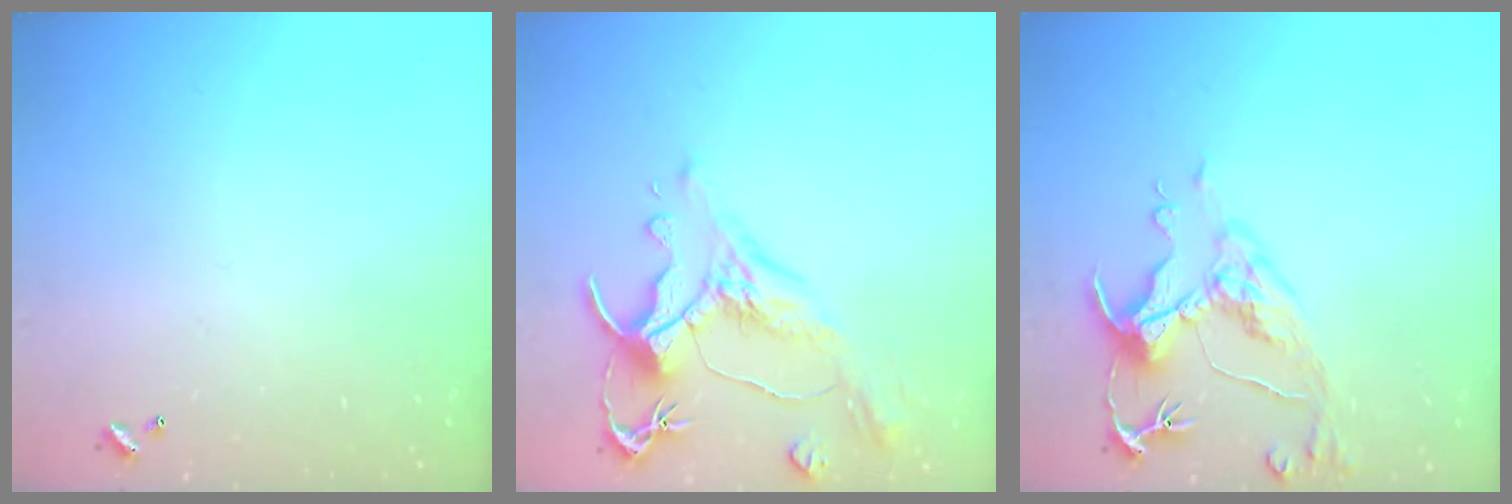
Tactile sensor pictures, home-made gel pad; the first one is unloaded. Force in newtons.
{"total": 1.6, "press": 0.4, "slide": 1.6}
{"total": 6.9, "press": 6.8, "slide": 1.5}